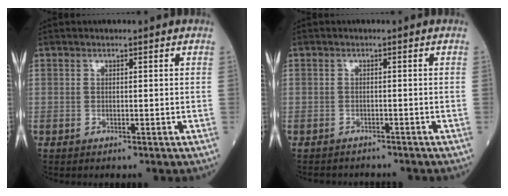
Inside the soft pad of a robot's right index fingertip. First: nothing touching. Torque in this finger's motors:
{"motor_torque": [-0.27, -0.12, -1.03, -0.21]}